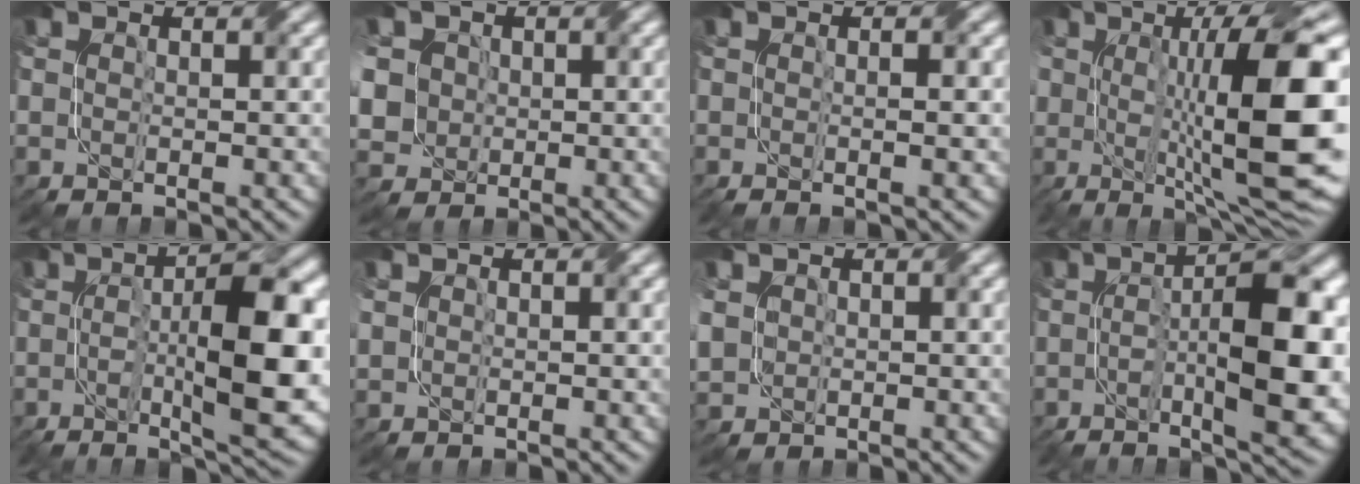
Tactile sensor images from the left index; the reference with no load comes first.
{"total": 9.4, "force": [0.6, 8.2, 4.4], "torque": [-0.110, 0.015, -0.025]}
{"total": 1.8, "force": [0.0, 0.3, 1.8], "torque": [-0.022, -0.005, -0.007]}
{"total": 15.3, "force": [0.9, 4.1, 14.8], "torque": [-0.210, 0.004, 0.014]}
{"total": 11.7, "force": [-0.3, 3.2, 11.3], "torque": [-0.178, -0.007, 0.002]}
{"total": 1.1, "force": [0.4, 1.0, 0.2], "torque": [-0.008, -0.001, 0.008]}
{"total": 3.7, "force": [0.5, 3.3, 1.7], "torque": [-0.063, 0.000, 0.013]}
{"total": 11.4, "force": [-0.5, 3.0, 11.0], "torque": [-0.169, -0.004, -0.004]}